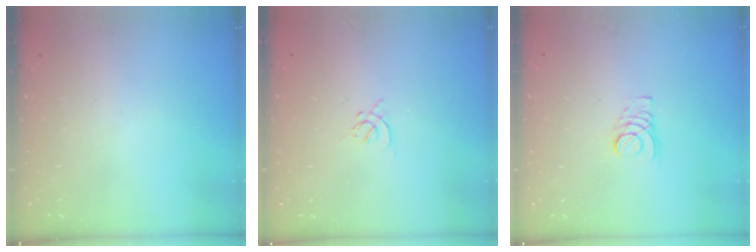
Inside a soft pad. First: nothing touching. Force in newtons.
{"total": 1.7, "press": 1.7, "slide": 0.5}
{"total": 3.4, "press": 3.4, "slide": 0.5}